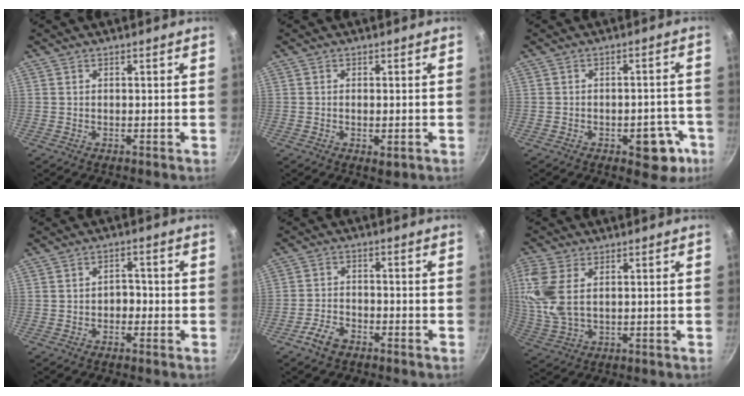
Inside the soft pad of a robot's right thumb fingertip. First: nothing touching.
{"total": 2.2, "force": [-0.7, 0.8, 1.9], "torque": [-0.035, -0.007, -0.009]}
{"total": 8.7, "force": [-3.9, 4.8, 6.1], "torque": [-0.030, 0.026, -0.042]}
{"total": 2.7, "force": [-0.8, 2.0, 1.7], "torque": [-0.004, 0.016, -0.013]}
{"total": 4.7, "force": [-3.2, 2.3, 2.5], "torque": [-0.051, 0.027, -0.063]}
{"total": 9.7, "force": [2.4, 5.5, 7.6], "torque": [-0.169, 0.000, 0.053]}